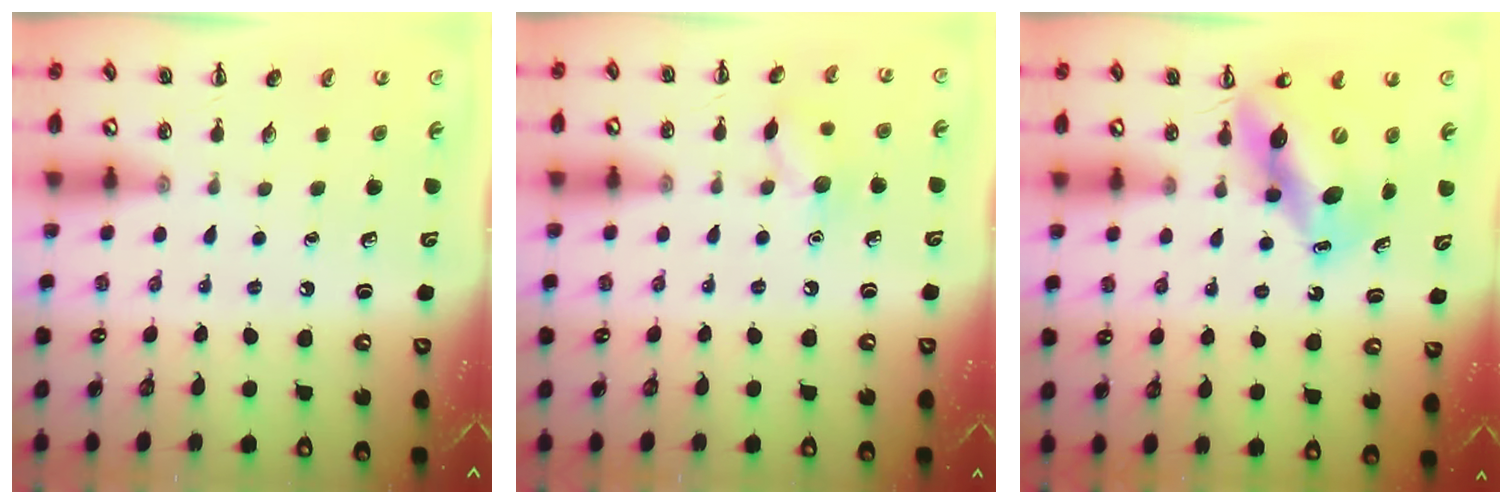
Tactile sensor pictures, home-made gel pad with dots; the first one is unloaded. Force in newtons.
{"total": 8.3, "press": 8.2, "slide": 1.1}
{"total": 12.7, "press": 12.2, "slide": 3.2}